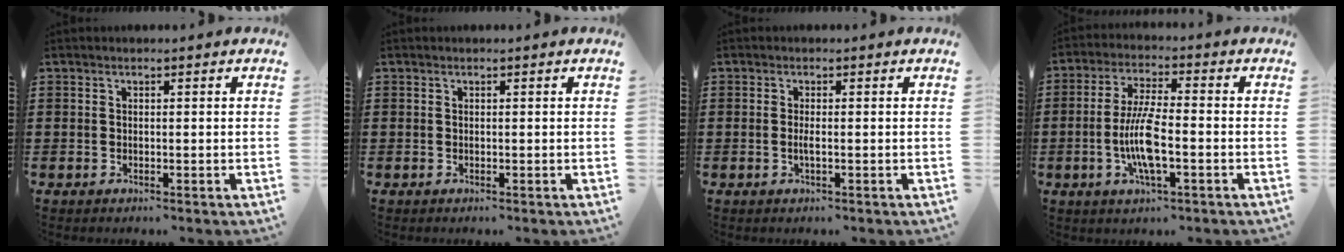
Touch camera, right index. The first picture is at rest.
{"total": 0.0}
{"total": 1.5, "force": [-0.4, 0.0, 1.5], "torque": [-0.028, -0.005, -0.007]}
{"total": 8.0, "force": [-2.1, 1.7, 7.5], "torque": [-0.169, -0.015, -0.046]}